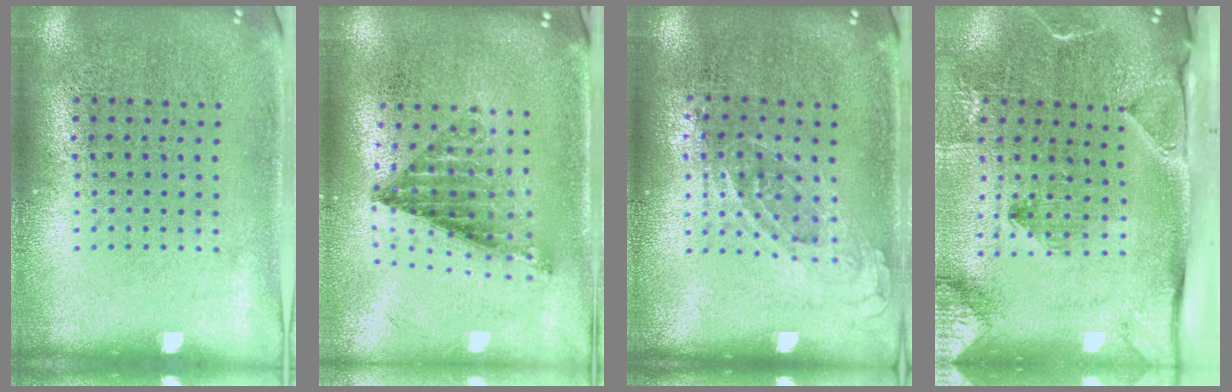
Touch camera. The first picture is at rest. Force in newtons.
{"total": 0.8, "press": 0.8, "slide": 0.2}
{"total": 0.7, "press": 0.7, "slide": 0.3}
{"total": 3.3, "press": 2.3, "slide": 2.4}